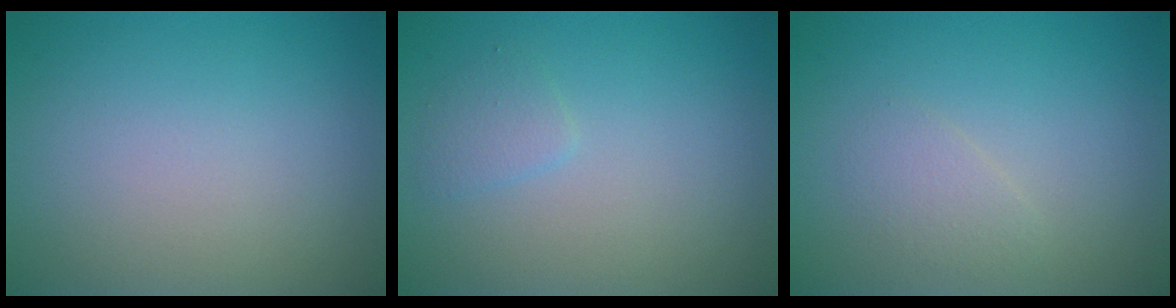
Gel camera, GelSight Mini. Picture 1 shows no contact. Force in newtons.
{"total": 1.2, "press": 1.2, "slide": 0.0}
{"total": 1.3, "press": 1.3, "slide": 0.1}